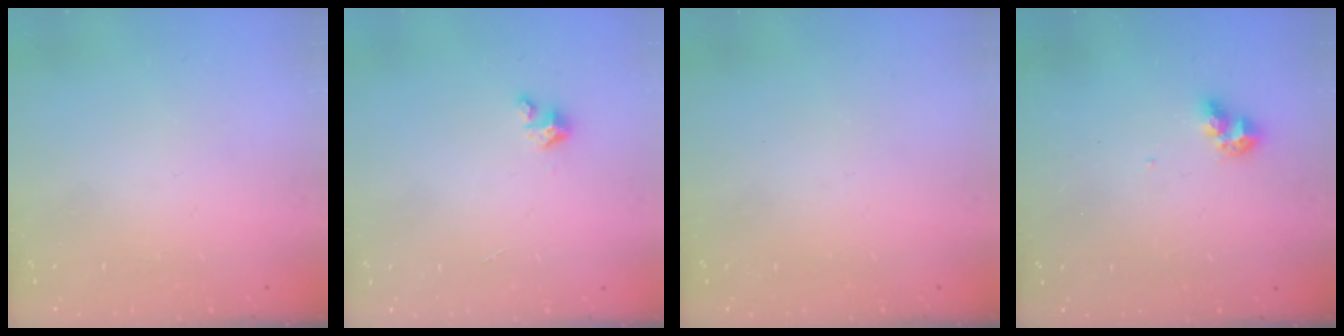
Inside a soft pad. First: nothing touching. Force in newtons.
{"total": 3.2, "press": 3.2, "slide": 0.3}
{"total": 0.0}
{"total": 6.6, "press": 6.5, "slide": 0.4}